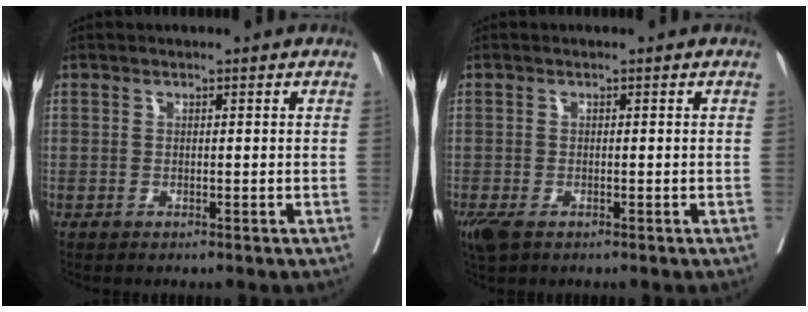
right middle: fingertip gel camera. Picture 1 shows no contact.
{"total": 3.8, "force": [-2.2, 1.8, 2.4], "torque": [-0.056, -0.014, -0.038]}